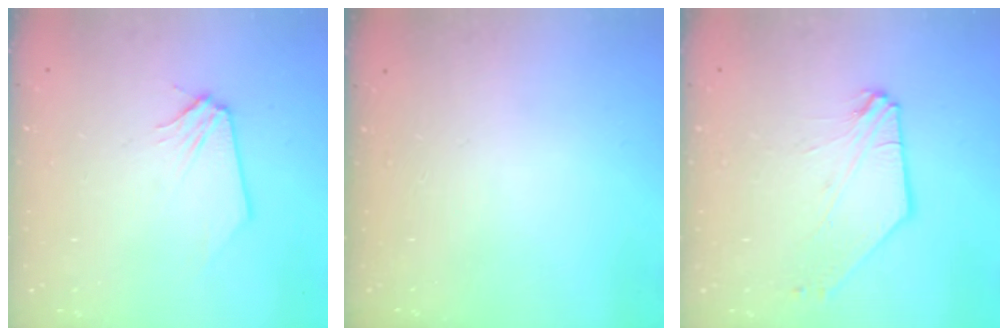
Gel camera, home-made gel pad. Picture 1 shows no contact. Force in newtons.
{"total": 0.0}
{"total": 5.4, "press": 5.3, "slide": 0.8}